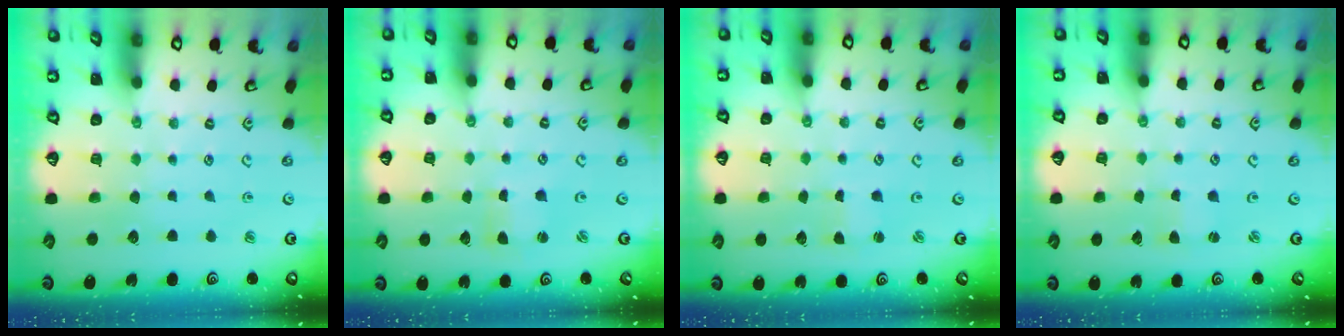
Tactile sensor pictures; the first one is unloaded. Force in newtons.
{"total": 1.2, "press": 1.2, "slide": 0.3}
{"total": 1.4, "press": 1.4, "slide": 0.1}
{"total": 1.2, "press": 1.2, "slide": 0.2}